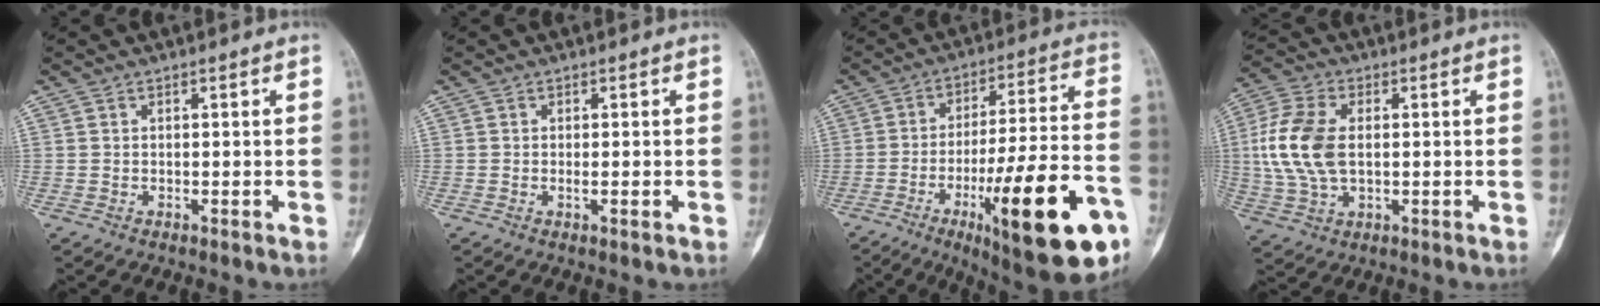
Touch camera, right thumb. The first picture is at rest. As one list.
[{"total": 1.4, "force": [-0.3, 0.2, 1.4], "torque": [-0.021, -0.003, -0.003]}, {"total": 25.2, "force": [-10.5, 5.6, 22.3], "torque": [-0.309, 0.038, -0.151]}, {"total": 12.8, "force": [0.9, 7.7, 10.2], "torque": [-0.226, 0.007, 0.018]}]